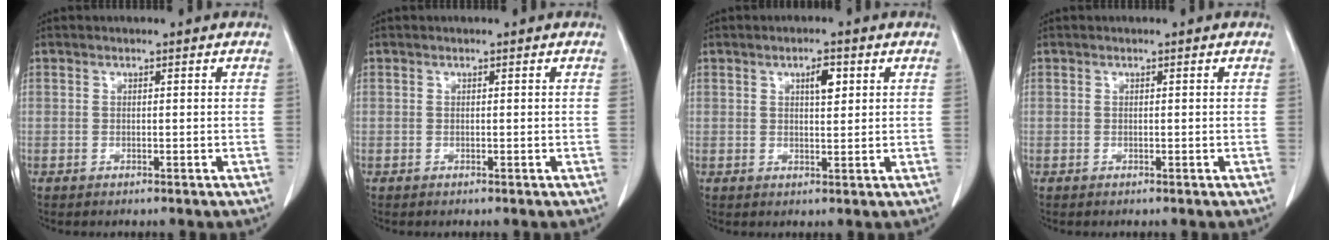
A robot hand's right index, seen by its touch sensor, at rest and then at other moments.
{"total": 0.0}
{"total": 3.1, "force": [1.3, 1.0, 2.6], "torque": [-0.043, 0.000, 0.020]}
{"total": 0.0}